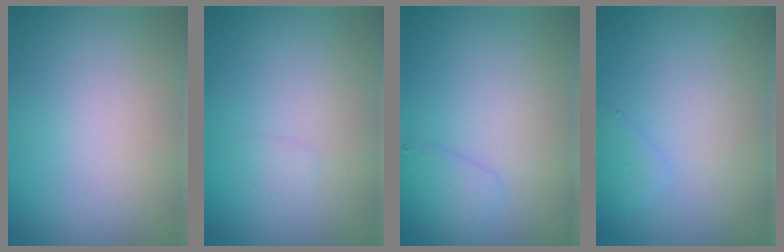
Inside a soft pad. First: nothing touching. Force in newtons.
{"total": 0.7, "press": 0.7, "slide": 0.1}
{"total": 1.4, "press": 1.4, "slide": 0.1}
{"total": 1.1, "press": 1.1, "slide": 0.0}